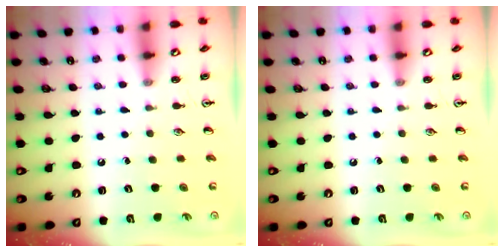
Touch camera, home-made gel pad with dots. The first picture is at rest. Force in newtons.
{"total": 0.0}